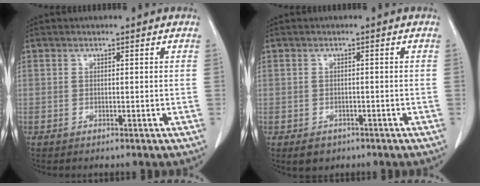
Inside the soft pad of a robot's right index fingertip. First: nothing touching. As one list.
[{"total": 2.5, "force": [-1.5, 1.8, 0.8], "torque": [-0.012, 0.000, -0.015]}]